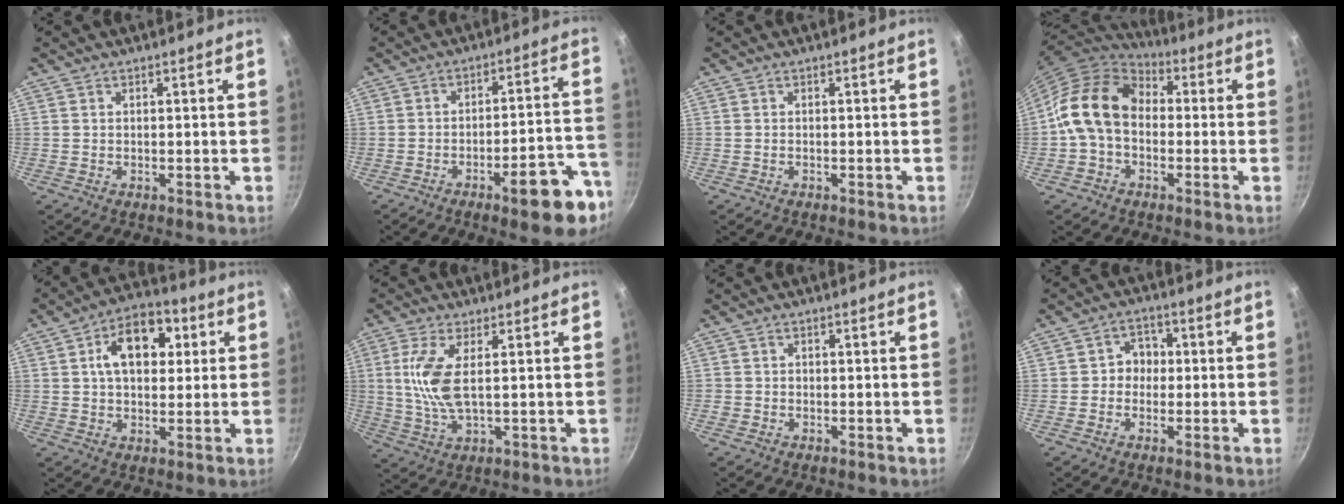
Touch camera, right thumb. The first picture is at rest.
{"total": 13.1, "force": [-7.1, 3.2, 10.5], "torque": [-0.120, 0.057, -0.094]}
{"total": 0.0}
{"total": 13.7, "force": [-1.0, 10.0, 9.3], "torque": [-0.165, 0.035, -0.033]}
{"total": 12.6, "force": [3.2, 7.9, 9.4], "torque": [-0.118, 0.012, 0.044]}
{"total": 8.7, "force": [1.4, 3.1, 8.0], "torque": [-0.193, -0.006, 0.033]}
{"total": 1.0, "force": [-0.3, 1.0, 0.1], "torque": [0.006, 0.006, -0.007]}
{"total": 4.7, "force": [-0.2, 4.0, 2.3], "torque": [-0.006, 0.016, -0.014]}